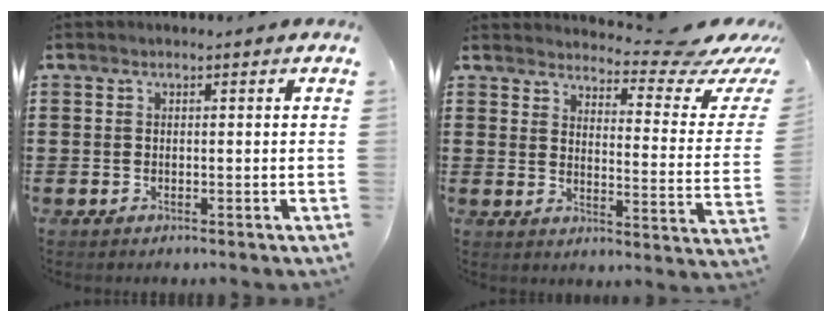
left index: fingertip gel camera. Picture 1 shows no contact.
{"total": 6.8, "force": [6.1, 0.8, 3.0], "torque": [-0.049, -0.054, 0.096]}